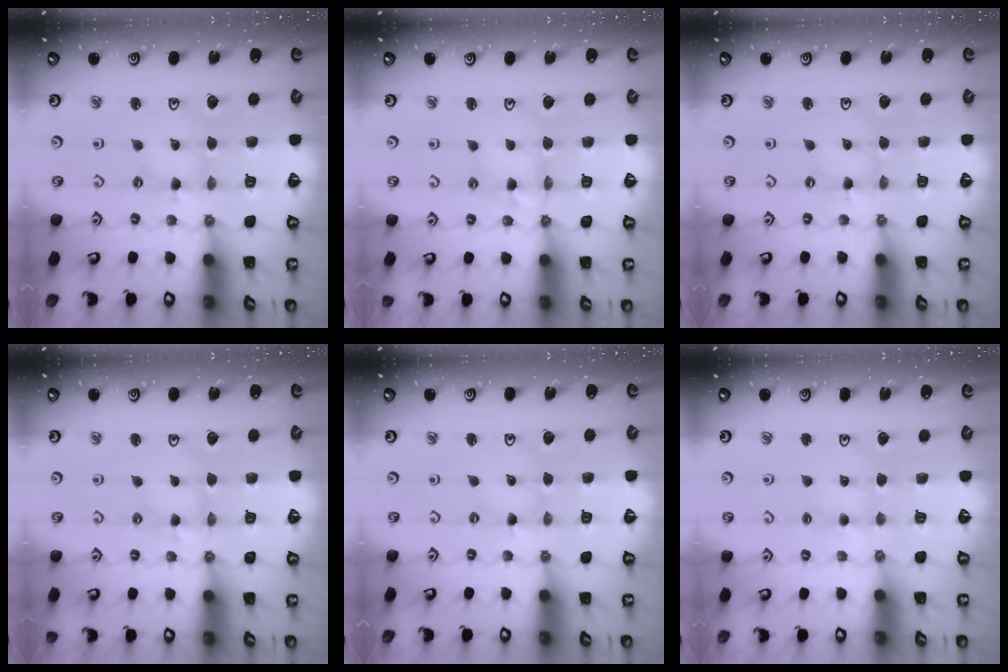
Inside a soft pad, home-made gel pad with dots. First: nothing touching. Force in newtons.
{"total": 5.5, "press": 5.5, "slide": 0.5}
{"total": 0.0}
{"total": 2.6, "press": 2.6, "slide": 0.4}
{"total": 0.0}
{"total": 3.1, "press": 3.1, "slide": 0.4}